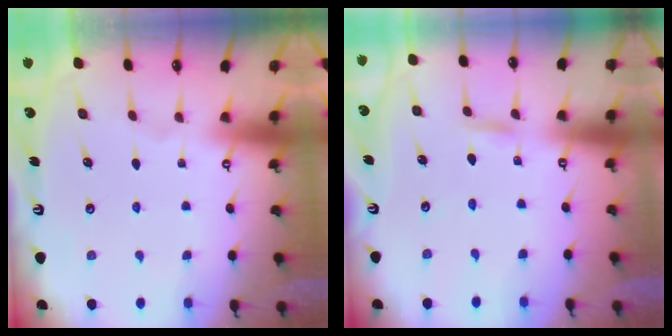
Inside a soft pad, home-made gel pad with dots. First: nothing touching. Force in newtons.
{"total": 2.8, "press": 2.8, "slide": 0.3}